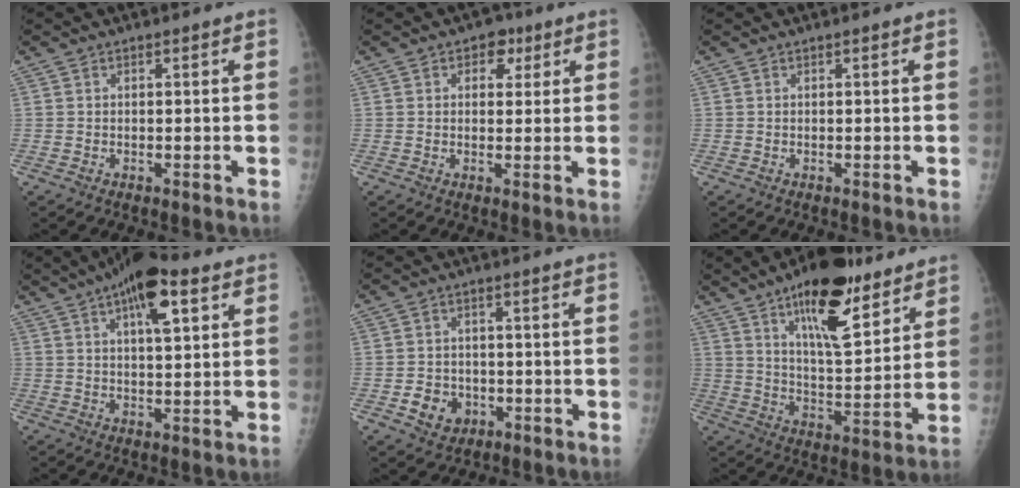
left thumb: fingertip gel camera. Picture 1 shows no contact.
{"total": 4.3, "force": [2.0, 3.2, 2.2], "torque": [0.000, -0.003, 0.022]}
{"total": 0.0}
{"total": 11.2, "force": [5.5, 4.0, 8.9], "torque": [-0.124, -0.005, 0.082]}
{"total": 5.7, "force": [-1.8, 4.8, 2.4], "torque": [-0.018, 0.009, -0.024]}
{"total": 18.9, "force": [11.4, 7.0, 13.3], "torque": [-0.169, -0.063, 0.185]}